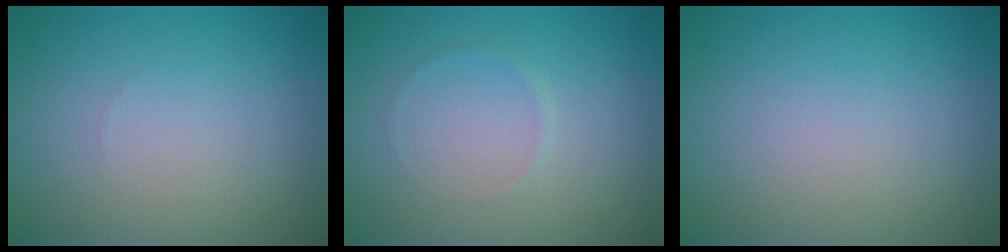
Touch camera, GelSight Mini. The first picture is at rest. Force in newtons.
{"total": 0.5, "press": 0.5, "slide": 0.1}
{"total": 0.0}